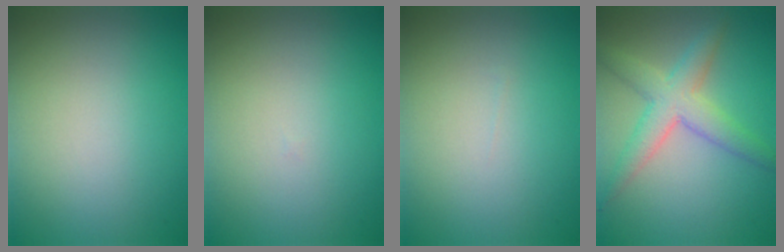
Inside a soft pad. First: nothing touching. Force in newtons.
{"total": 0.0}
{"total": 0.0}
{"total": 4.5, "press": 4.5, "slide": 0.0}